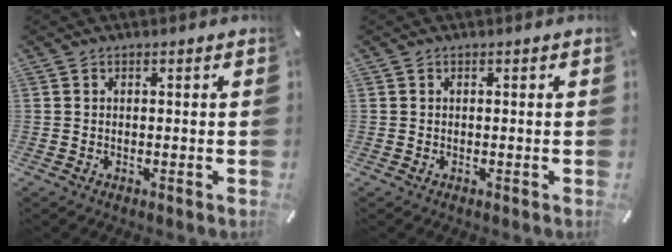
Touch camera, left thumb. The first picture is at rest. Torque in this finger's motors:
{"motor_torque": [-0.05, -0.04, -0.02, 0.02, 0.00]}